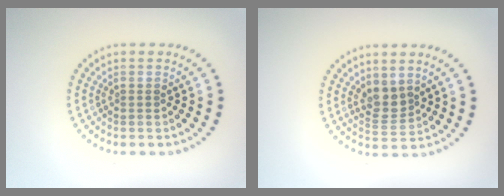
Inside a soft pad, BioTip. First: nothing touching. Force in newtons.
{"total": 2.3, "press": 1.9, "slide": 1.3}